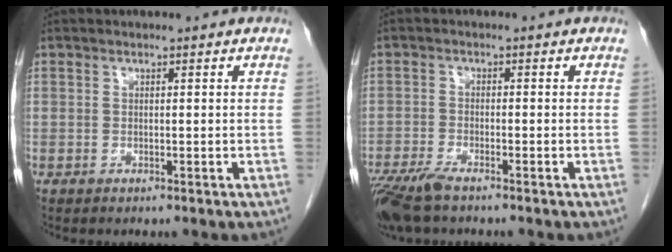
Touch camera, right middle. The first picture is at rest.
{"total": 6.3, "force": [-4.8, 1.2, 3.9], "torque": [-0.078, -0.015, -0.089]}